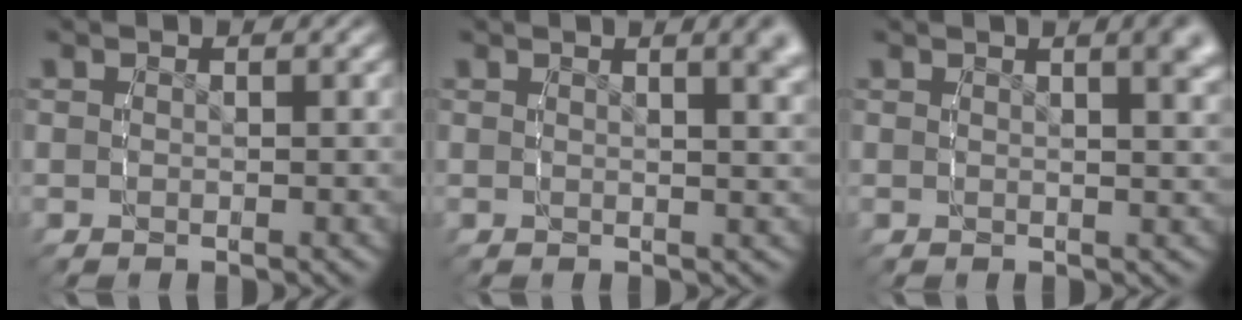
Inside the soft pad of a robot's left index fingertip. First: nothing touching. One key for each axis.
{"total": 3.0, "fx": 1.7, "fy": 0.2, "fz": 2.5, "tx": -0.026, "ty": 0.001, "tz": 0.027}
{"total": 2.9, "fx": 1.5, "fy": 0.2, "fz": 2.5, "tx": -0.027, "ty": 0.003, "tz": 0.025}